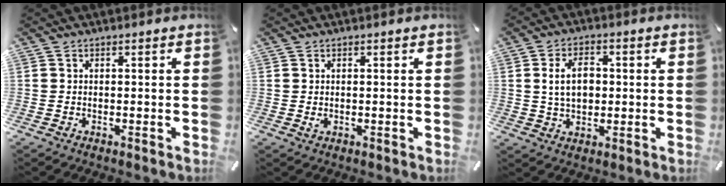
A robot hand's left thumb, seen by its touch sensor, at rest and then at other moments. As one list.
[{"total": 0.7, "force": [0.2, 0.4, 0.6], "torque": [-0.003, -0.002, 0.001]}, {"total": 7.7, "force": [0.7, 5.5, 5.4], "torque": [-0.107, 0.005, 0.007]}]